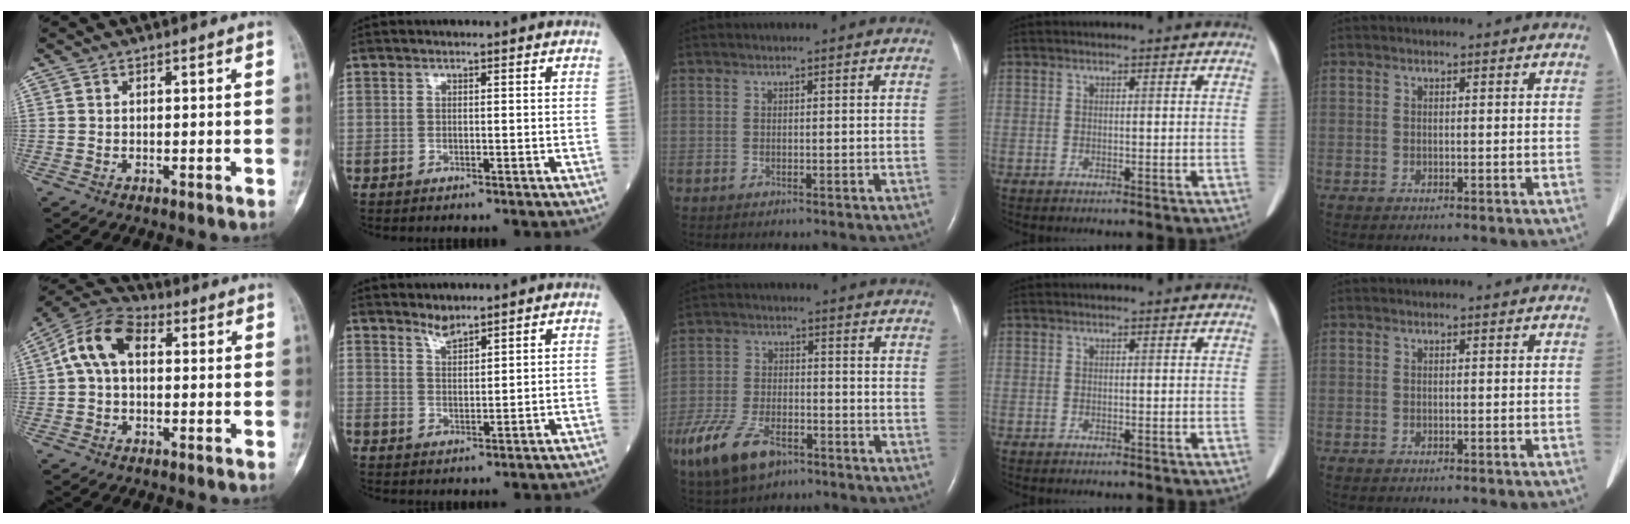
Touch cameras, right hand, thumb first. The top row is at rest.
{"thumb": {"total": 10.2, "force": [1.5, 6.6, 7.6], "torque": [-0.140, 0.035, 0.017]}, "index": {"total": 2.5, "force": [2.4, 0.2, 0.7], "torque": [-0.013, -0.003, 0.046]}, "middle": {"total": 13.6, "force": [-8.2, 6.6, 8.6], "torque": [-0.195, -0.011, -0.145]}}